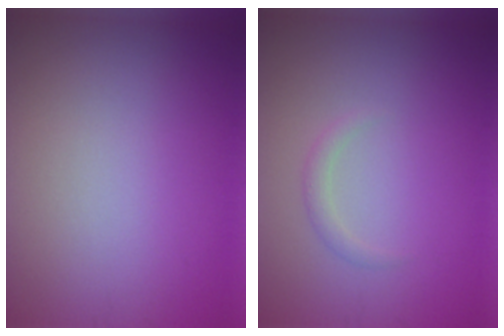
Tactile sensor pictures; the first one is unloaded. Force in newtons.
{"total": 1.0, "press": 1.0, "slide": 0.0}